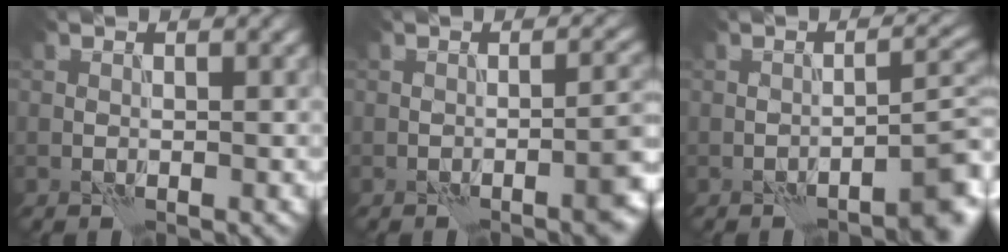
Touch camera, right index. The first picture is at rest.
{"total": 4.4, "force": [-2.0, 1.1, 3.7], "torque": [-0.044, 0.009, -0.029]}
{"total": 4.1, "force": [-2.6, 0.6, 3.1], "torque": [-0.035, 0.019, -0.037]}